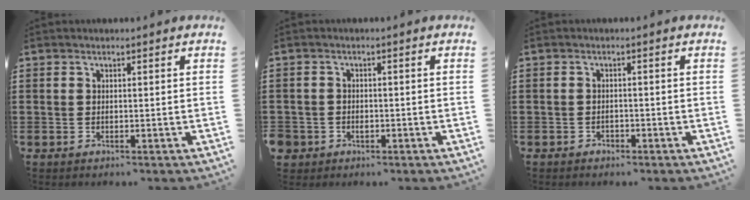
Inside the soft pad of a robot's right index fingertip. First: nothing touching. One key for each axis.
{"total": 1.5, "fx": -0.8, "fy": 1.2, "fz": 0.1, "tx": -0.006, "ty": 0.001, "tz": -0.021}
{"total": 1.0, "fx": -0.9, "fy": 0.5, "fz": 0.0, "tx": -0.003, "ty": 0.000, "tz": -0.020}